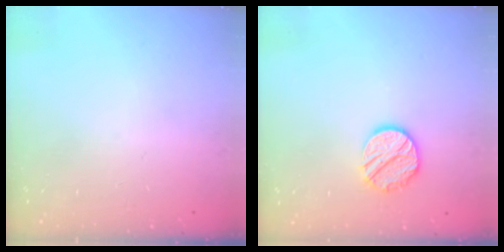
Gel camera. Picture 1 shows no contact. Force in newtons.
{"total": 10.1, "press": 10.1, "slide": 0.5}